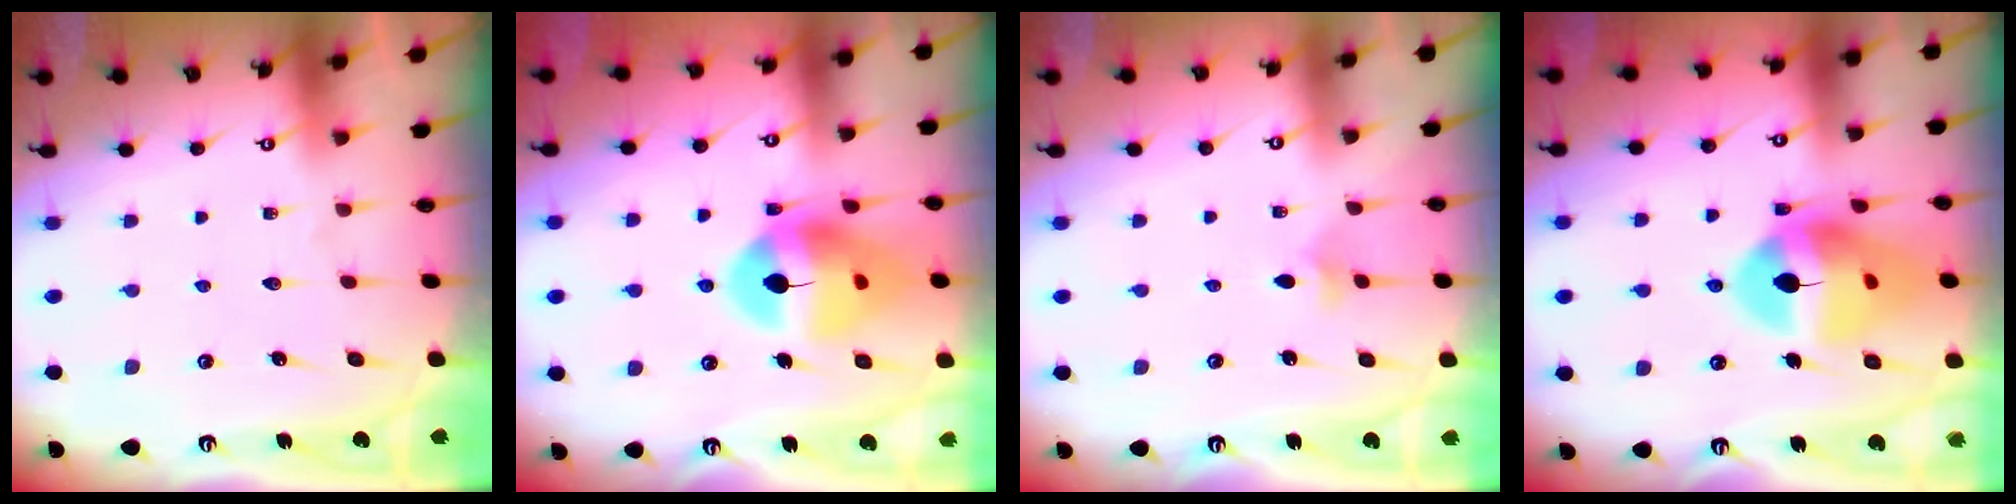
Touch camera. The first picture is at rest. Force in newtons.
{"total": 14.3, "press": 14.2, "slide": 1.4}
{"total": 3.9, "press": 3.8, "slide": 1.0}
{"total": 17.9, "press": 17.8, "slide": 2.1}